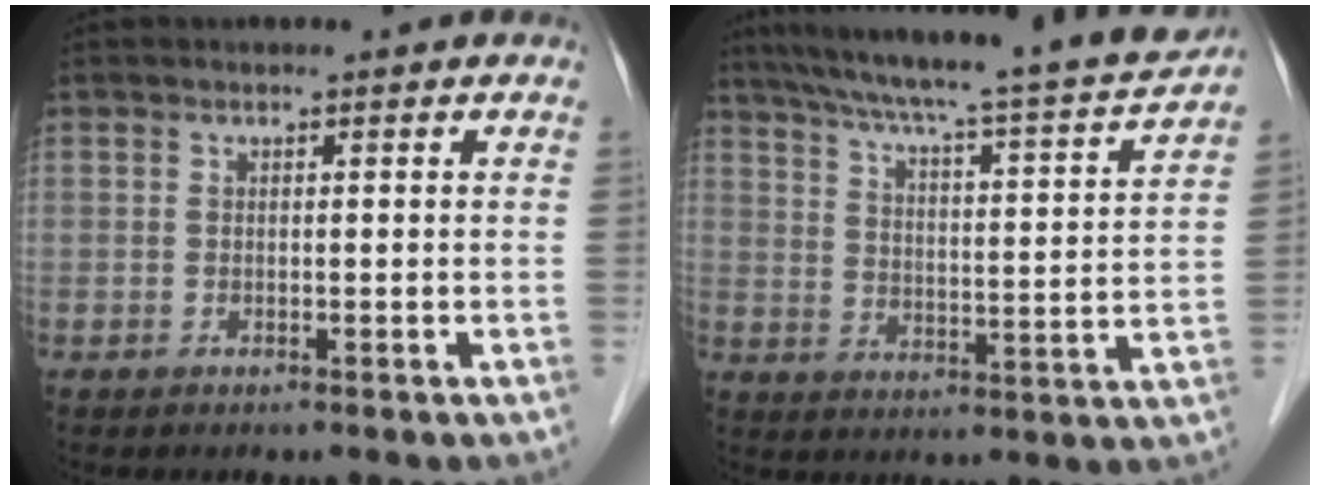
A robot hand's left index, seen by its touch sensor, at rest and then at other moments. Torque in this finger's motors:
{"motor_torque": [0.66, -0.90, 0.52, 0.16]}